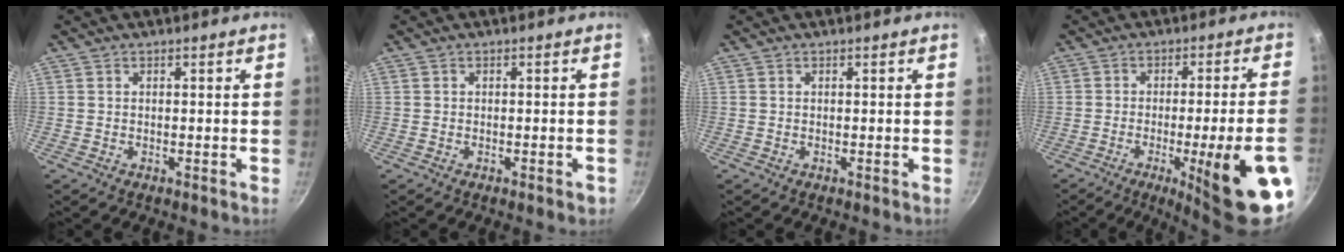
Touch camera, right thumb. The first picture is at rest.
{"total": 1.0, "force": [-0.5, 0.4, 0.7], "torque": [-0.004, 0.007, -0.007]}
{"total": 0.0}
{"total": 18.6, "force": [-6.9, 2.6, 17.1], "torque": [-0.212, 0.019, -0.086]}